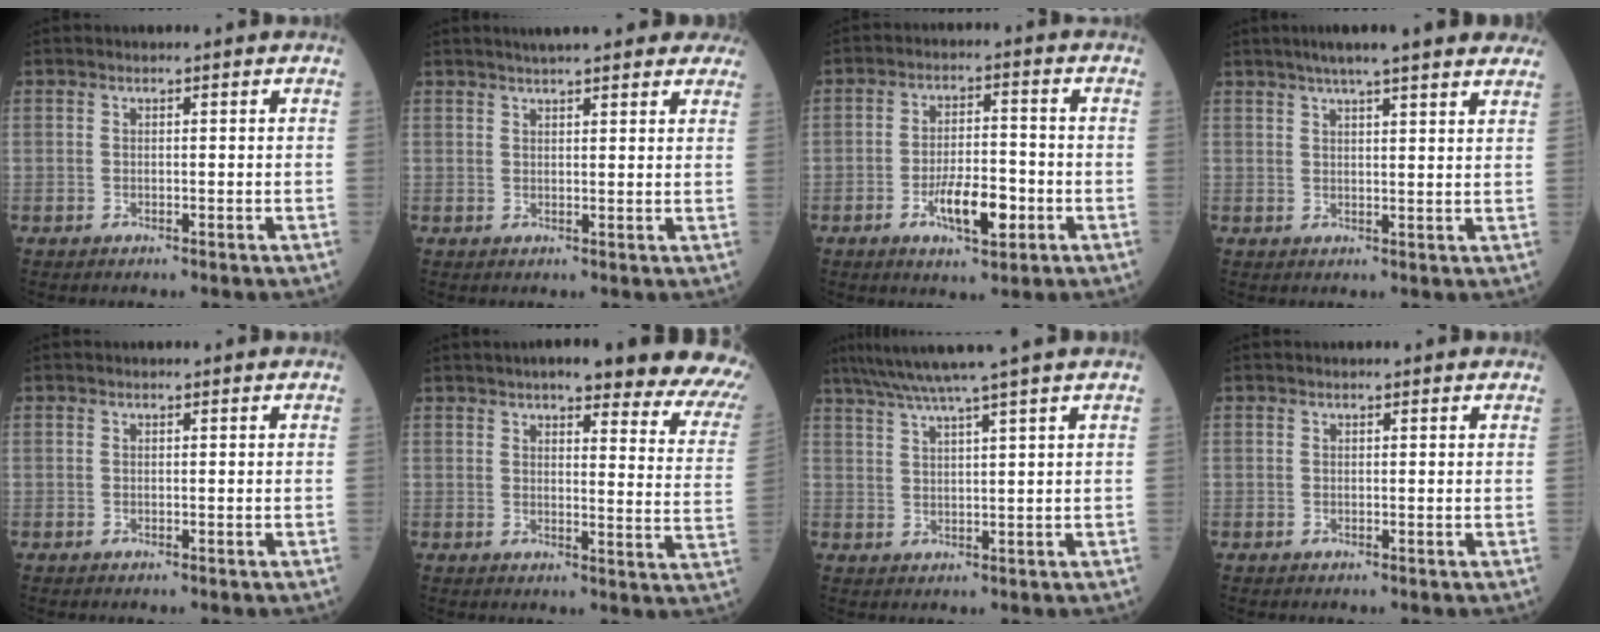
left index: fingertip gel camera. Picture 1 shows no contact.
{"total": 14.1, "force": [12.2, 2.8, 6.4], "torque": [-0.071, 0.029, 0.144]}
{"total": 7.8, "force": [-3.1, 2.5, 6.7], "torque": [-0.124, -0.001, -0.050]}
{"total": 14.5, "force": [12.0, 1.2, 8.1], "torque": [-0.116, 0.033, 0.148]}
{"total": 0.0}
{"total": 22.0, "force": [19.0, 2.6, 10.7], "torque": [-0.118, -0.049, 0.200]}
{"total": 7.9, "force": [6.3, -2.3, 4.2], "torque": [-0.068, 0.014, 0.102]}
{"total": 0.5, "force": [0.5, 0.2, 0.2], "torque": [-0.009, 0.011, 0.004]}